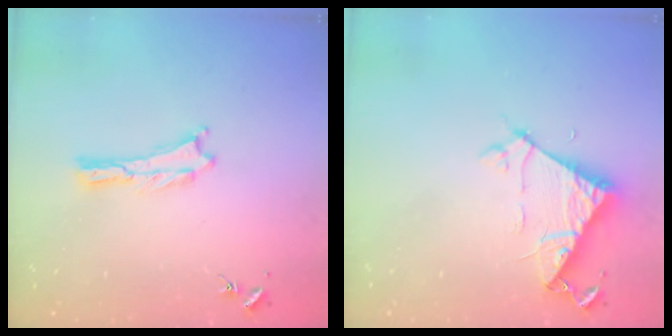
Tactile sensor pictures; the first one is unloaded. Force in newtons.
{"total": 6.5, "press": 6.5, "slide": 0.5}